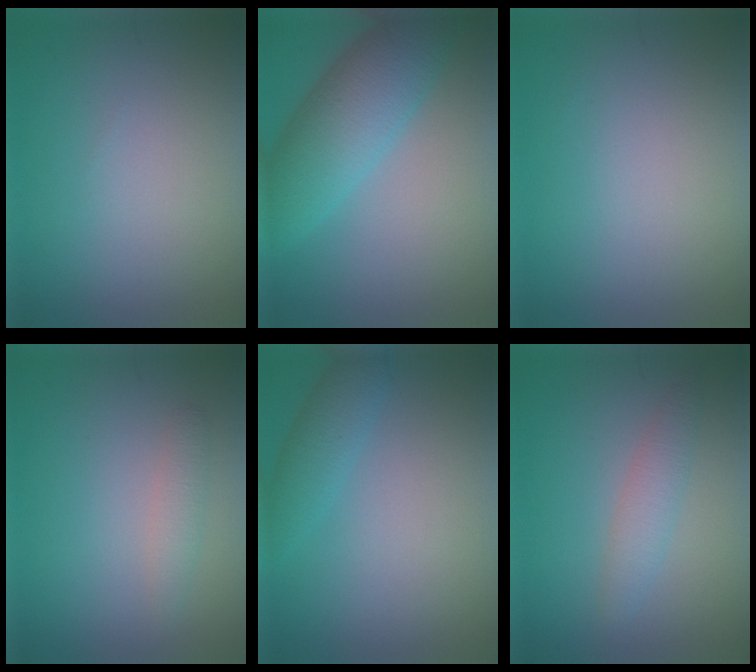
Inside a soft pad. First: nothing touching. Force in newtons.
{"total": 7.6, "press": 7.6, "slide": 0.2}
{"total": 0.0}
{"total": 1.4, "press": 1.4, "slide": 0.0}
{"total": 2.6, "press": 2.6, "slide": 0.2}
{"total": 2.2, "press": 2.2, "slide": 0.1}